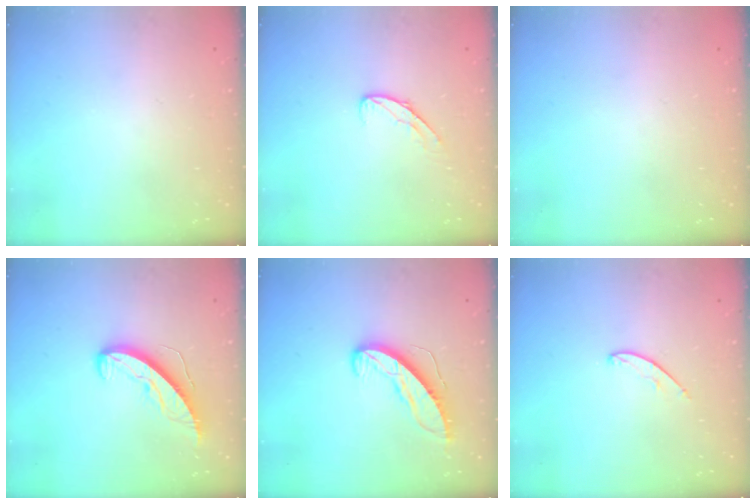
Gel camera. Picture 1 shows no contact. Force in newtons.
{"total": 5.1, "press": 5.1, "slide": 0.4}
{"total": 0.0}
{"total": 10.7, "press": 10.6, "slide": 0.9}
{"total": 8.9, "press": 8.9, "slide": 0.6}
{"total": 5.9, "press": 5.9, "slide": 0.6}